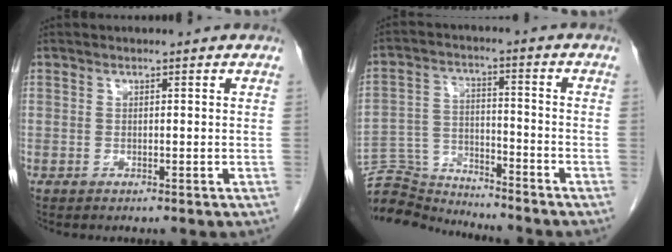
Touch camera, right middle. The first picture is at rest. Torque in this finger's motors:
{"motor_torque": [-0.34, -0.06, -0.17, -0.06]}